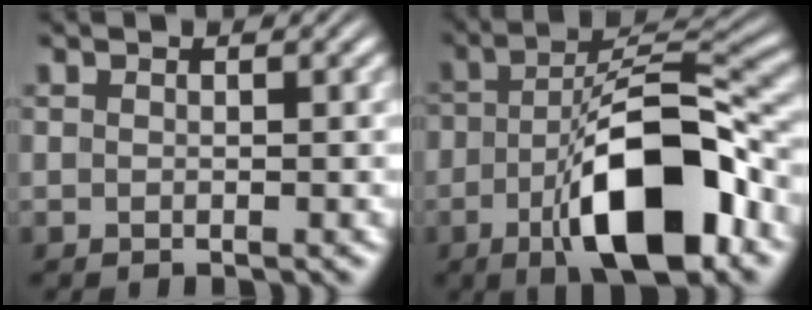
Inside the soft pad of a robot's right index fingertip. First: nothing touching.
{"total": 11.1, "force": [-3.5, 4.0, 9.8], "torque": [-0.147, -0.005, -0.052]}